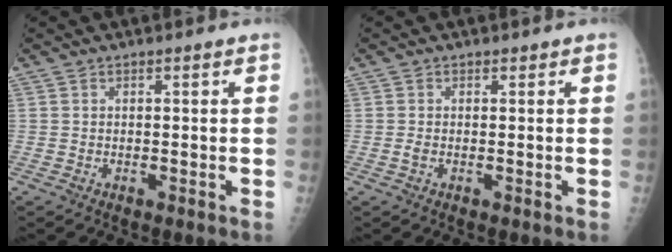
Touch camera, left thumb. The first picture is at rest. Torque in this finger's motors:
{"motor_torque": [-0.08, 0.08, 0.21, -0.15, 0.00]}